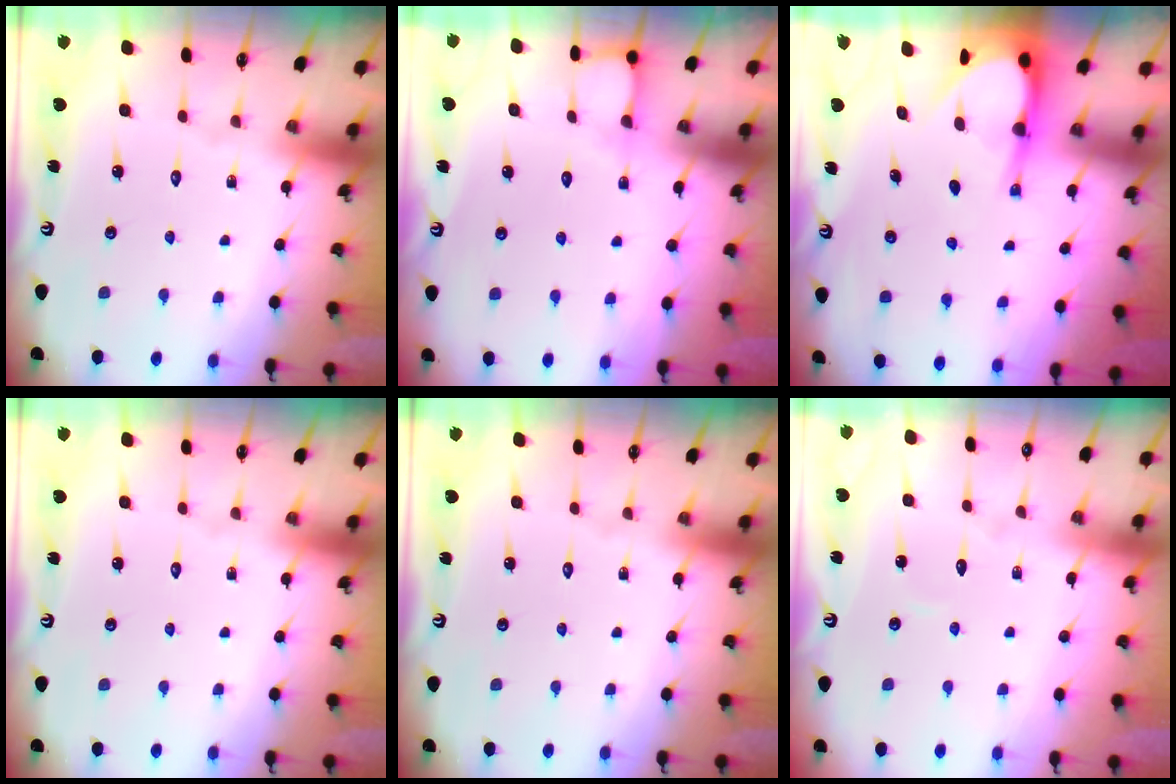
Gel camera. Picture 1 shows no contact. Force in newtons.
{"total": 3.9, "press": 3.8, "slide": 0.5}
{"total": 6.0, "press": 6.0, "slide": 0.6}
{"total": 0.0}
{"total": 0.0}
{"total": 2.9, "press": 2.9, "slide": 0.3}